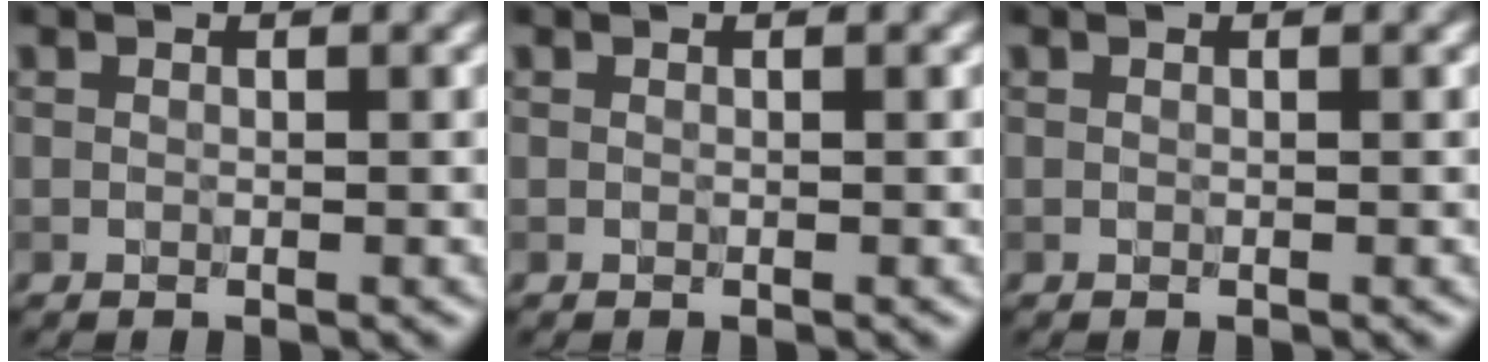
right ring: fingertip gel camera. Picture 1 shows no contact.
{"total": 0.0}
{"total": 0.0}